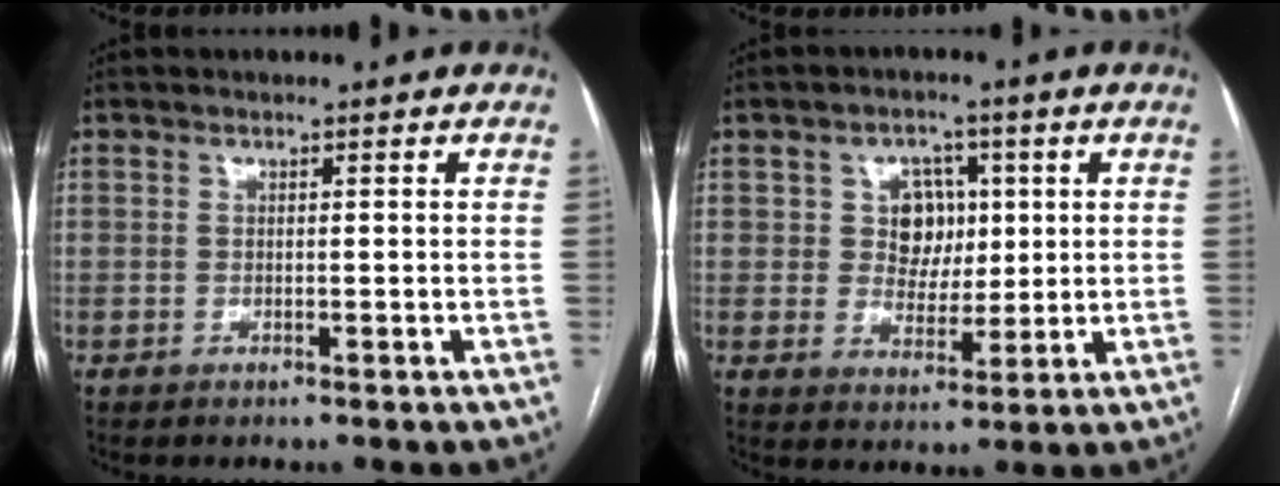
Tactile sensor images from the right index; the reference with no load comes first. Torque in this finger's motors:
{"motor_torque": [0.16, 0.03, 0.07, 0.02]}